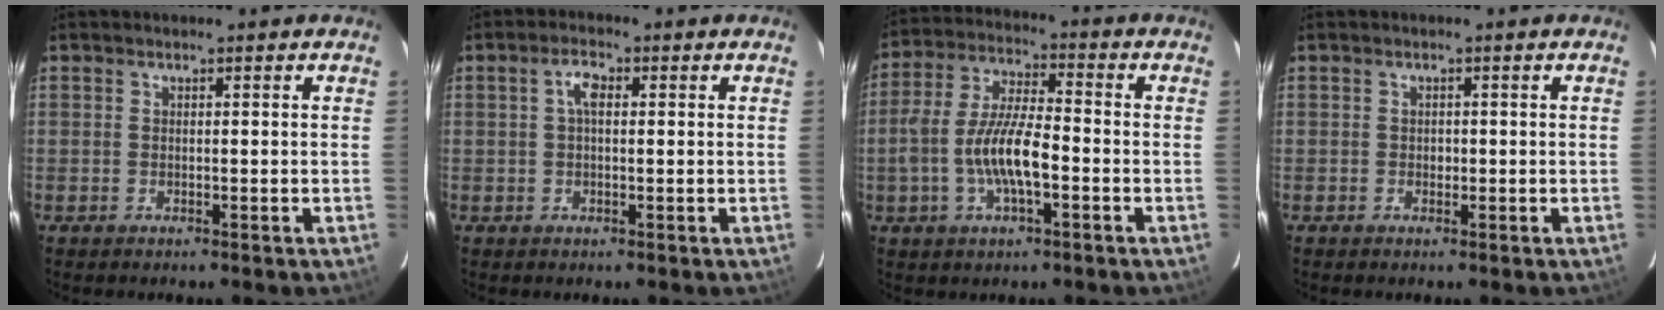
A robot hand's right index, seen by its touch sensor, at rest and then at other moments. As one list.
[{"total": 2.8, "force": [0.5, 1.3, 2.5], "torque": [-0.049, 0.010, 0.010]}, {"total": 11.2, "force": [-3.1, 3.6, 10.2], "torque": [-0.207, 0.005, -0.056]}, {"total": 0.9, "force": [-0.2, 0.8, 0.2], "torque": [0.000, 0.002, 0.000]}]